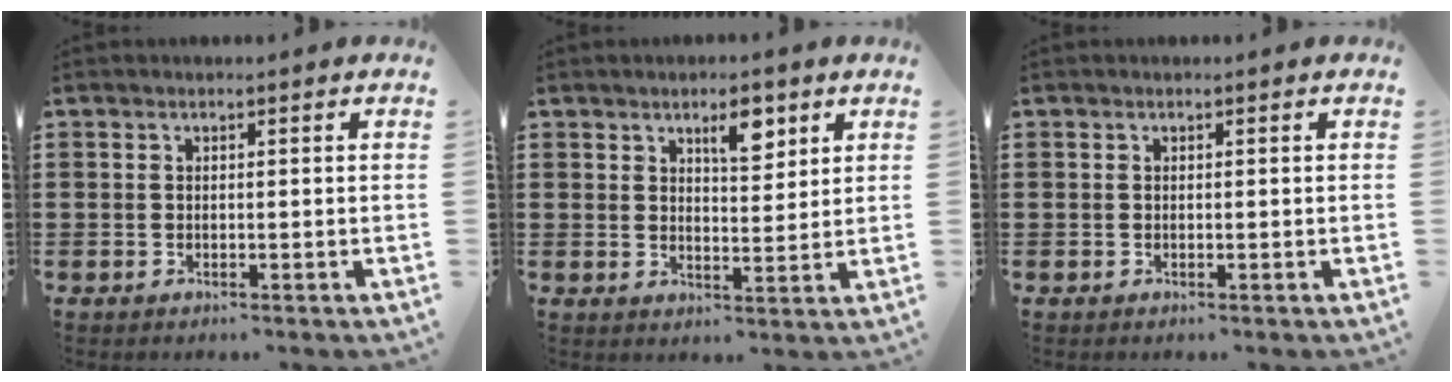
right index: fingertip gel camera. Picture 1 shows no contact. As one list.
[{"total": 5.1, "force": [3.1, 2.0, 3.5], "torque": [-0.045, -0.005, 0.046]}, {"total": 0.0}]